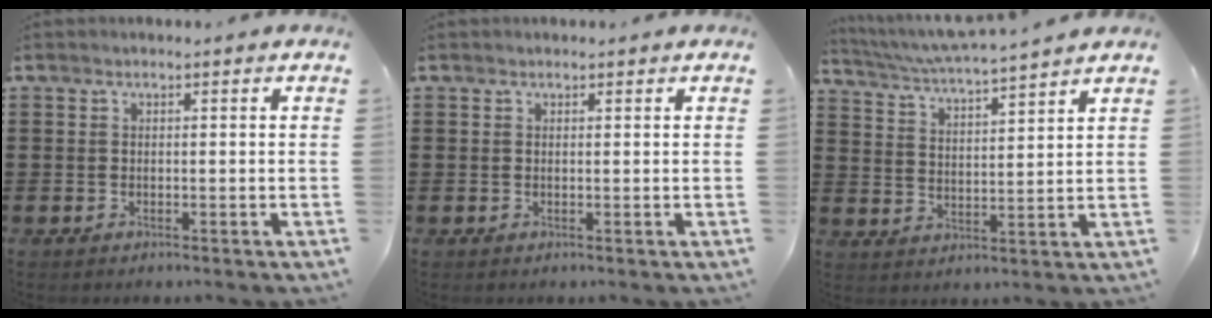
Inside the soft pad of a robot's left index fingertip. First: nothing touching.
{"total": 0.6, "force": [0.5, 0.3, 0.2], "torque": [-0.005, 0.002, 0.010]}
{"total": 4.7, "force": [4.4, -0.5, 1.4], "torque": [-0.047, -0.031, 0.073]}